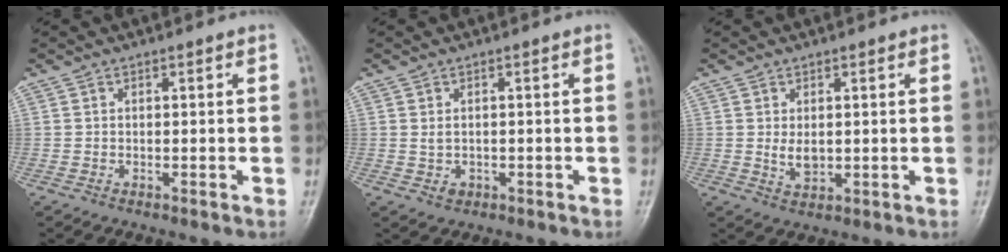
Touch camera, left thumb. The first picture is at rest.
{"total": 1.8, "force": [0.0, 1.4, 1.1], "torque": [-0.016, -0.002, 0.006]}
{"total": 3.1, "force": [0.5, 2.0, 2.3], "torque": [-0.033, -0.010, 0.015]}